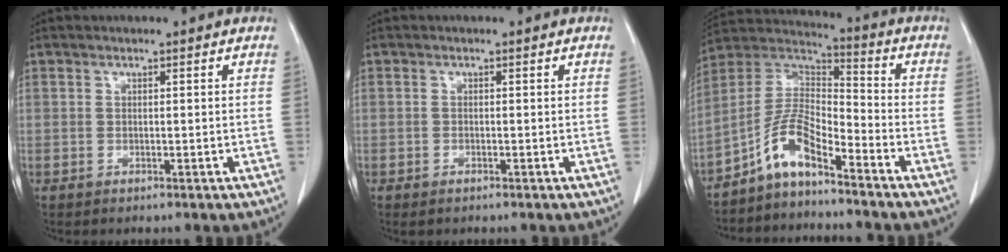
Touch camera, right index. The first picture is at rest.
{"total": 0.7, "force": [-0.5, 0.2, 0.4], "torque": [-0.007, -0.001, -0.007]}
{"total": 8.8, "force": [-6.1, 2.4, 5.9], "torque": [-0.130, 0.022, -0.122]}